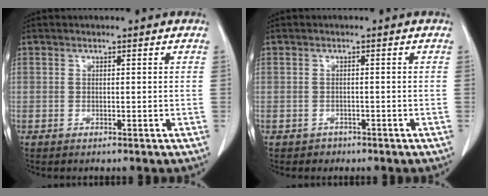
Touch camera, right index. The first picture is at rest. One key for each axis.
{"total": 1.2, "fx": -0.8, "fy": 0.8, "fz": -0.1, "tx": -0.002, "ty": 0.003, "tz": -0.014}